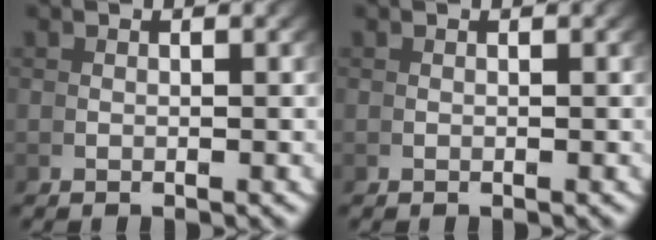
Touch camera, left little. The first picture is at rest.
{"total": 0.0}